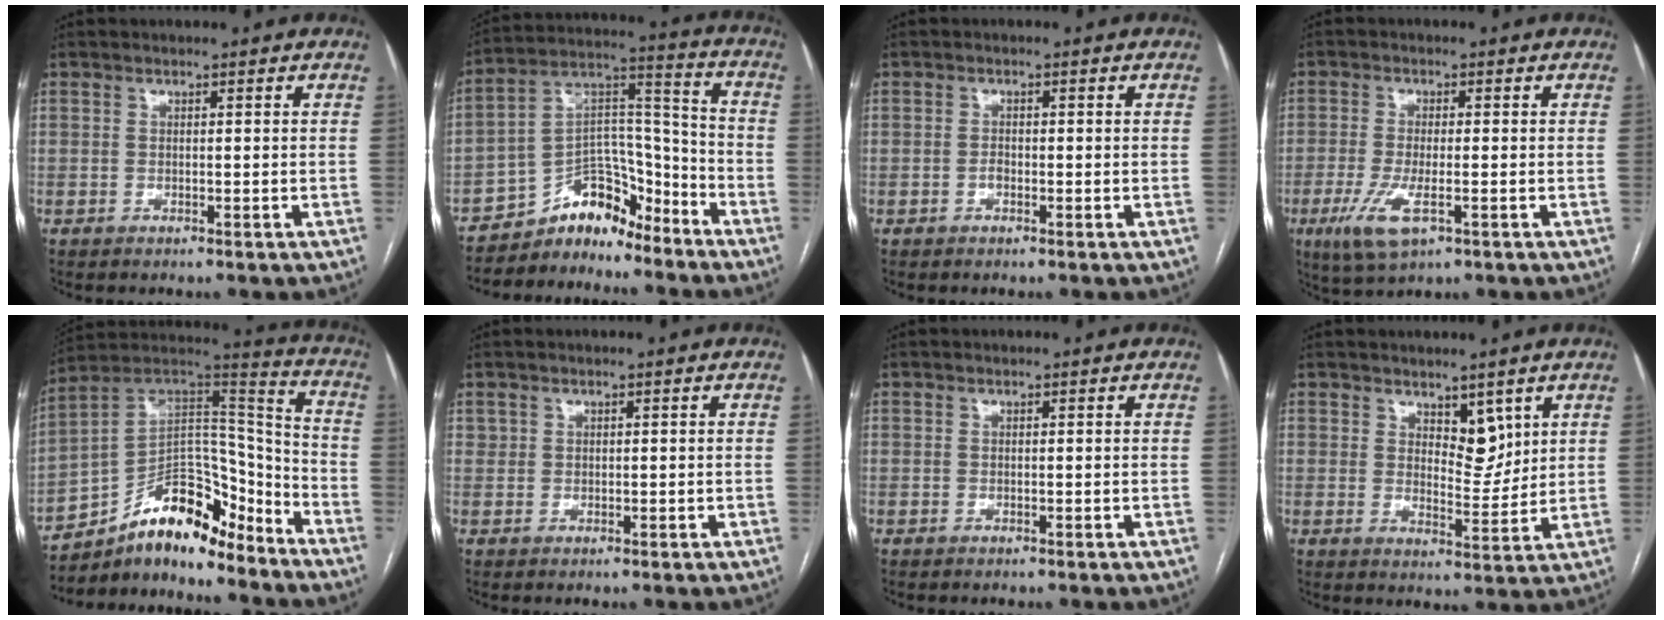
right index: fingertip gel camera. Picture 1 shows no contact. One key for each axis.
{"total": 10.2, "fx": -9.0, "fy": 3.9, "fz": 2.6, "tx": -0.037, "ty": 0.062, "tz": -0.156}
{"total": 1.0, "fx": -0.5, "fy": 0.6, "fz": 0.7, "tx": -0.008, "ty": 0.004, "tz": -0.009}
{"total": 6.9, "fx": -2.9, "fy": 1.8, "fz": 6.0, "tx": -0.127, "ty": -0.018, "tz": -0.049}
{"total": 17.1, "fx": -13.1, "fy": 5.7, "fz": 9.4, "tx": -0.148, "ty": 0.053, "tz": -0.223}
{"total": 0.8, "fx": 0.4, "fy": 0.7, "fz": 0.2, "tx": 0.003, "ty": 0.006, "tz": 0.008}
{"total": 0.0}
{"total": 5.0, "fx": 2.9, "fy": 2.4, "fz": 3.3, "tx": -0.048, "ty": -0.008, "tz": 0.051}